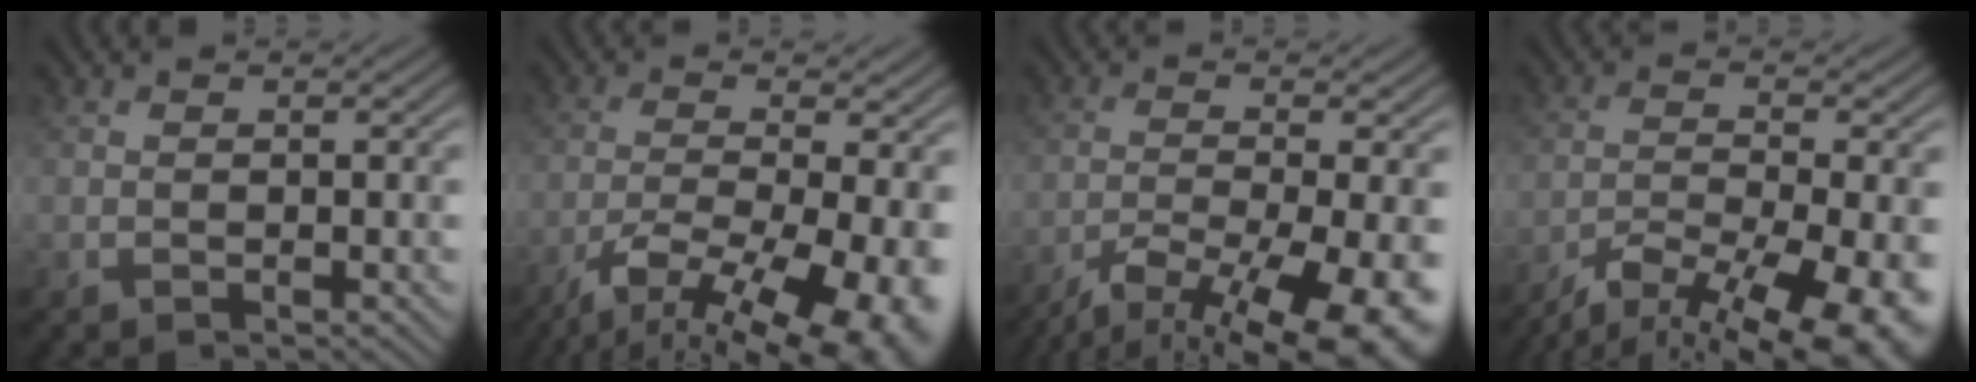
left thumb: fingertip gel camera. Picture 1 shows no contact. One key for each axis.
{"total": 14.8, "fx": -8.4, "fy": 4.4, "fz": 11.3, "tx": -0.202, "ty": -0.026, "tz": -0.126}
{"total": 13.6, "fx": -9.1, "fy": 3.3, "fz": 9.6, "tx": -0.178, "ty": -0.036, "tz": -0.128}
{"total": 14.1, "fx": -10.1, "fy": 4.0, "fz": 9.0, "tx": -0.170, "ty": -0.040, "tz": -0.145}